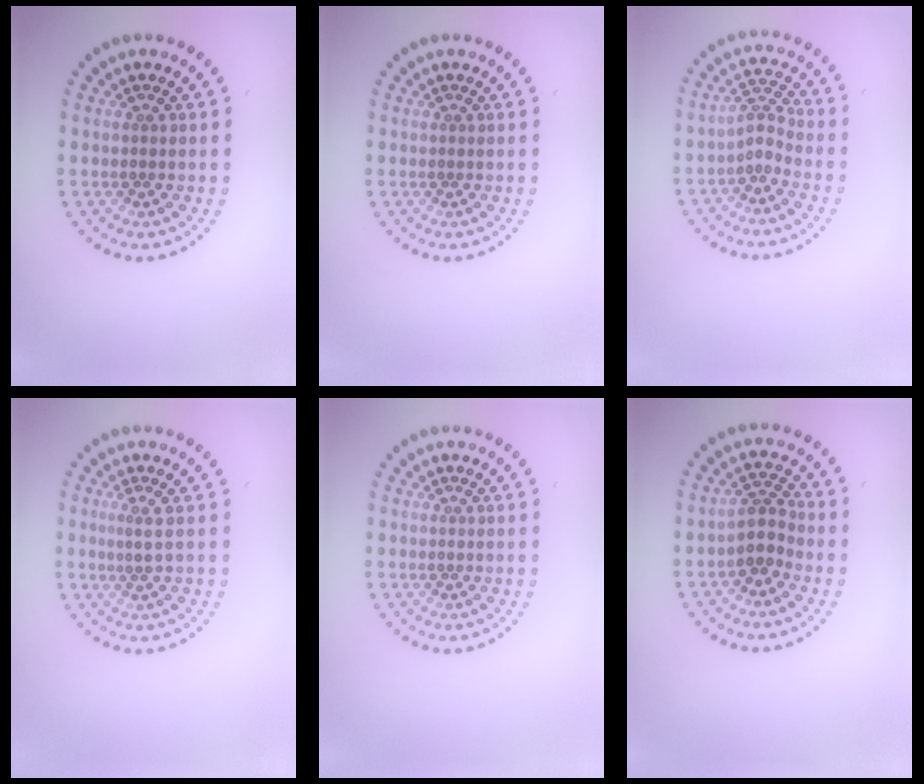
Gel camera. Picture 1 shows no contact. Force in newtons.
{"total": 0.0}
{"total": 2.0, "press": 1.4, "slide": 1.4}
{"total": 1.0, "press": 0.8, "slide": 0.7}
{"total": 0.0}
{"total": 2.6, "press": 2.0, "slide": 1.6}